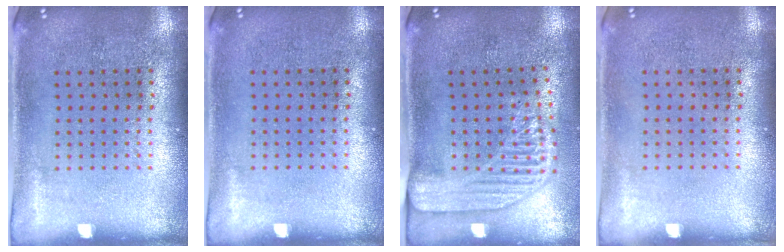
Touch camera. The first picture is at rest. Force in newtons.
{"total": 0.0}
{"total": 2.2, "press": 1.7, "slide": 1.3}
{"total": 0.0}